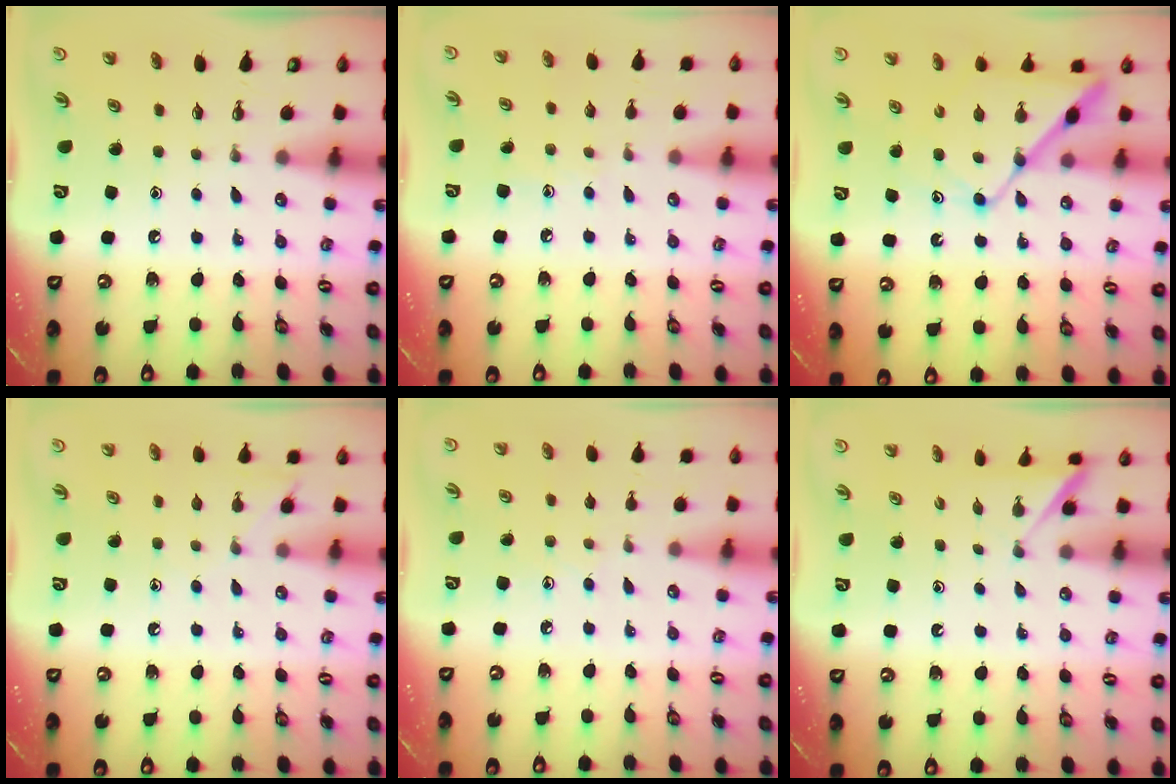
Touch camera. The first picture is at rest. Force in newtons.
{"total": 4.7, "press": 4.7, "slide": 0.4}
{"total": 11.7, "press": 11.6, "slide": 1.0}
{"total": 5.6, "press": 5.6, "slide": 0.6}
{"total": 5.5, "press": 5.5, "slide": 0.4}
{"total": 2.7, "press": 2.7, "slide": 0.2}